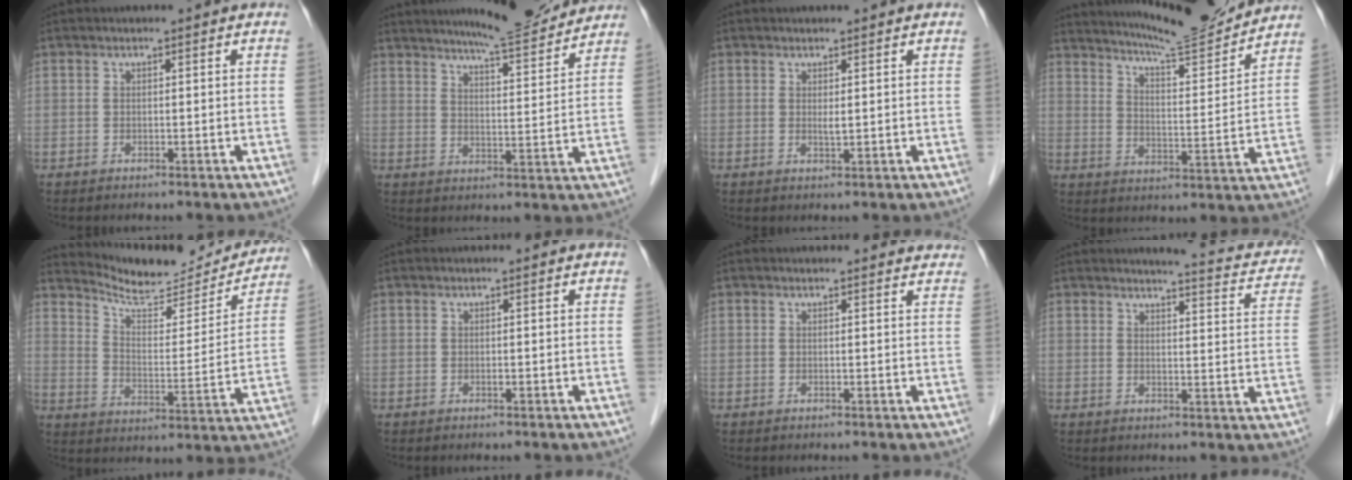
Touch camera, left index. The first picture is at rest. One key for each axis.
{"total": 10.7, "fx": 9.8, "fy": 0.4, "fz": 4.1, "tx": -0.063, "ty": -0.008, "tz": 0.135}
{"total": 0.9, "fx": -0.2, "fy": 0.0, "fz": 0.9, "tx": -0.019, "ty": -0.009, "tz": -0.001}
{"total": 14.0, "fx": 13.1, "fy": -0.1, "fz": 4.8, "tx": -0.082, "ty": -0.018, "tz": 0.192}
{"total": 16.2, "fx": 15.6, "fy": 2.7, "fz": 3.4, "tx": -0.051, "ty": -0.034, "tz": 0.216}
{"total": 0.6, "fx": -0.6, "fy": -0.1, "fz": 0.2, "tx": -0.005, "ty": -0.006, "tz": -0.010}
{"total": 6.3, "fx": 6.0, "fy": 1.4, "fz": 1.3, "tx": 0.002, "ty": 0.002, "tz": 0.043}
{"total": 10.2, "fx": 9.2, "fy": 1.8, "fz": 3.8, "tx": -0.030, "ty": -0.022, "tz": 0.081}